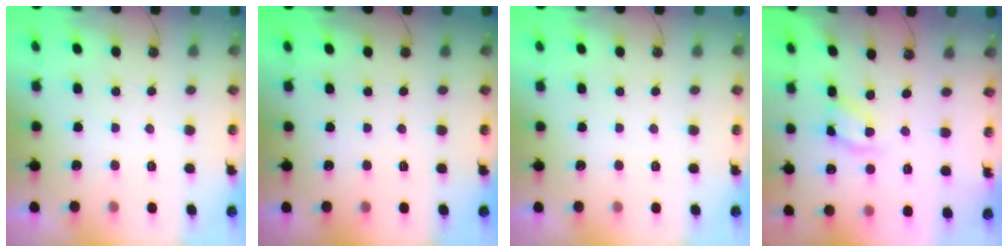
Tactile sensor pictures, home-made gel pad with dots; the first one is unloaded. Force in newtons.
{"total": 0.0}
{"total": 0.0}
{"total": 11.8, "press": 11.8, "slide": 0.9}